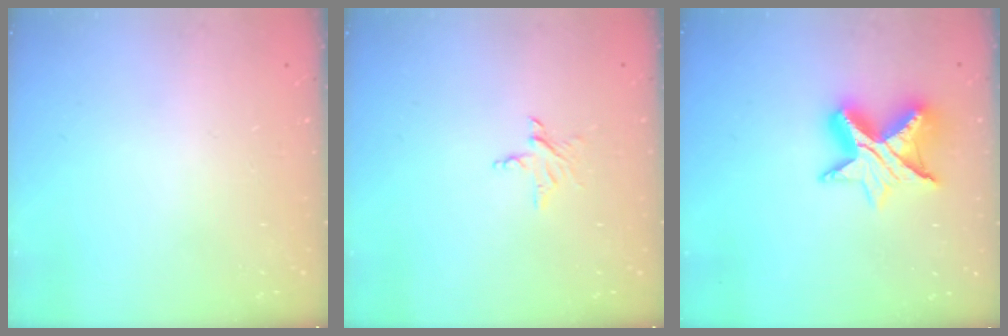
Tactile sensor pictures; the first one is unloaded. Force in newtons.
{"total": 3.8, "press": 3.8, "slide": 0.3}
{"total": 11.6, "press": 11.5, "slide": 0.7}